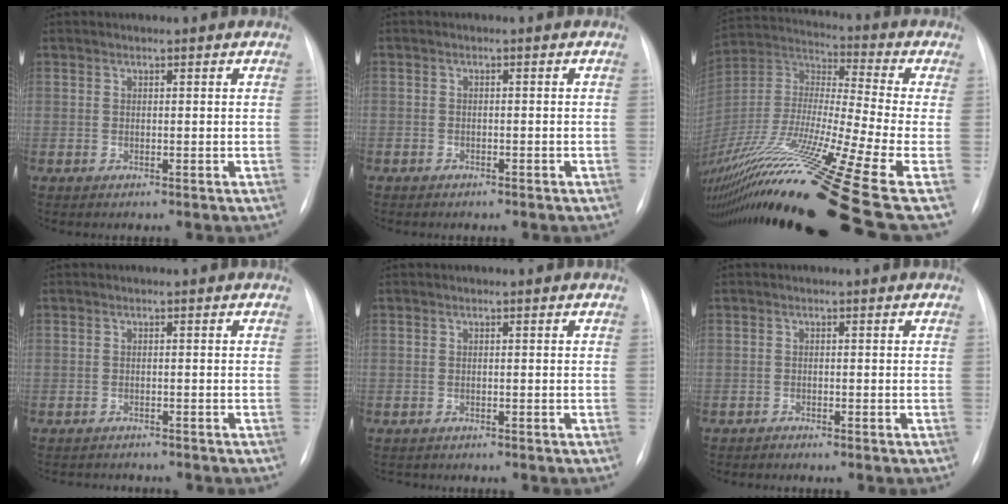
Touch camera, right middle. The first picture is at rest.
{"total": 1.9, "force": [-1.5, 1.1, 0.6], "torque": [-0.015, 0.002, -0.017]}
{"total": 26.6, "force": [-17.0, -0.7, 20.5], "torque": [-0.401, -0.038, -0.317]}
{"total": 3.7, "force": [-3.6, 1.0, 0.5], "torque": [-0.003, -0.005, -0.049]}
{"total": 1.2, "force": [-1.1, 0.6, 0.1], "torque": [-0.003, 0.000, -0.014]}
{"total": 0.6, "force": [-0.6, 0.1, 0.0], "torque": [-0.004, -0.002, -0.013]}